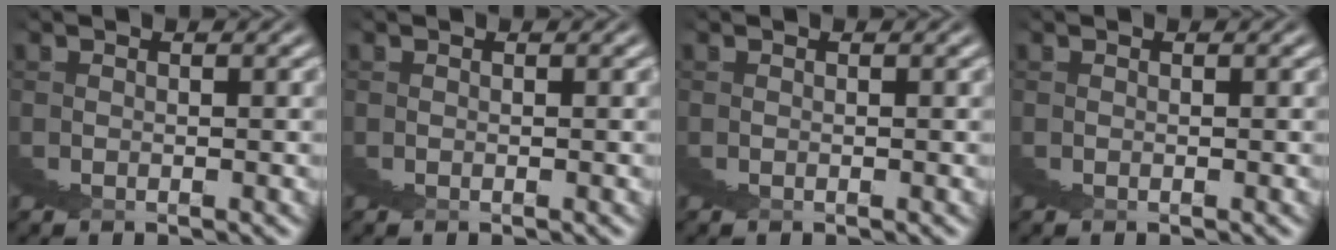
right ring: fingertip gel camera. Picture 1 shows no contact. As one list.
[{"total": 0.0}, {"total": 0.0}, {"total": 0.0}]